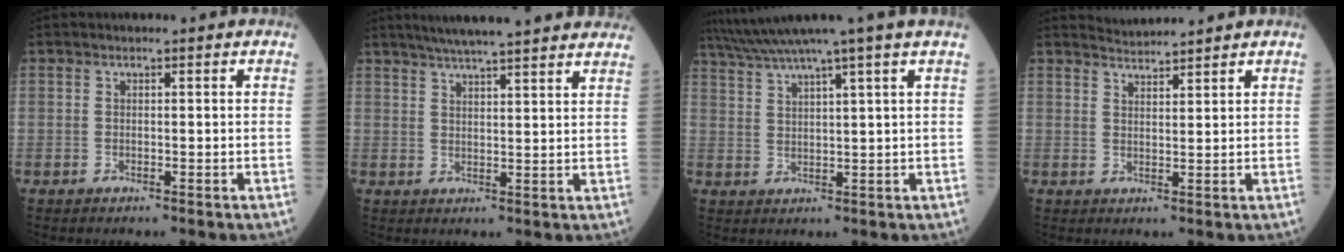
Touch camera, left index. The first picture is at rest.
{"total": 16.5, "force": [14.5, 1.0, 7.8], "torque": [-0.119, 0.031, 0.189]}
{"total": 9.4, "force": [7.8, -2.8, 4.6], "torque": [-0.080, 0.010, 0.123]}
{"total": 3.3, "force": [3.3, -0.3, -0.1], "torque": [-0.006, 0.014, 0.060]}